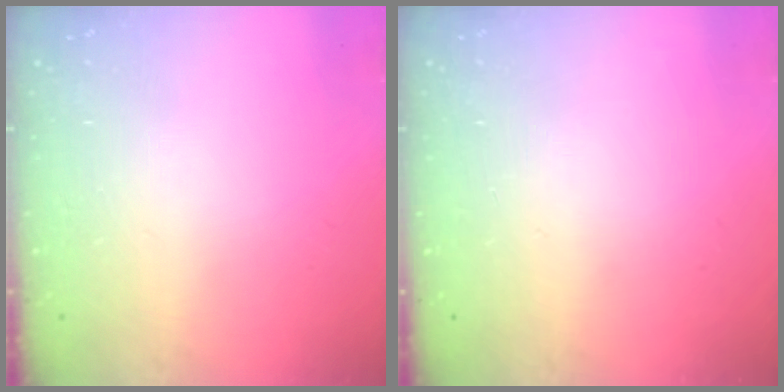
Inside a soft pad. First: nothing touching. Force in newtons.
{"total": 0.0}